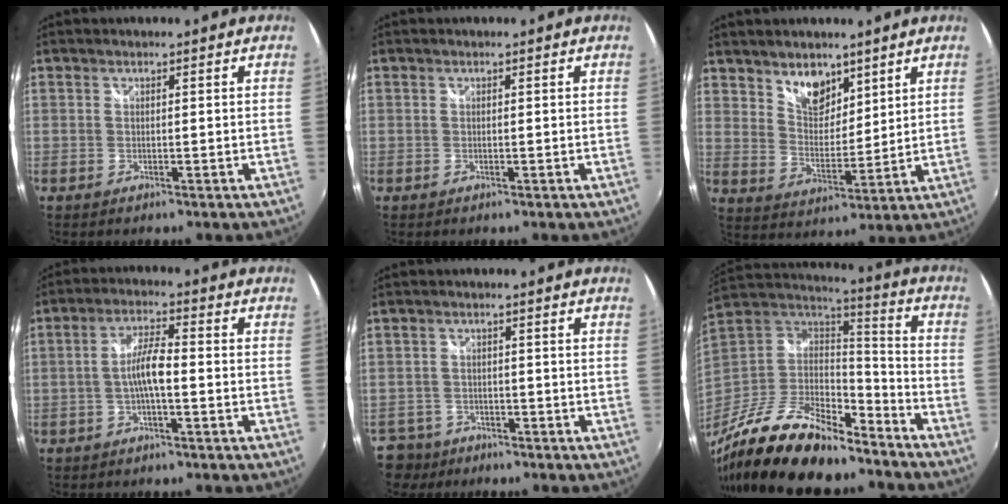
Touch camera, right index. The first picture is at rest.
{"total": 0.0}
{"total": 8.3, "force": [5.9, 4.6, 3.4], "torque": [-0.044, 0.003, 0.110]}
{"total": 5.3, "force": [-1.6, 0.9, 4.9], "torque": [-0.098, 0.010, -0.028]}
{"total": 5.2, "force": [-3.5, 3.8, 0.2], "torque": [-0.022, 0.013, -0.066]}
{"total": 26.7, "force": [-19.9, 8.9, 15.4], "torque": [-0.309, -0.033, -0.339]}